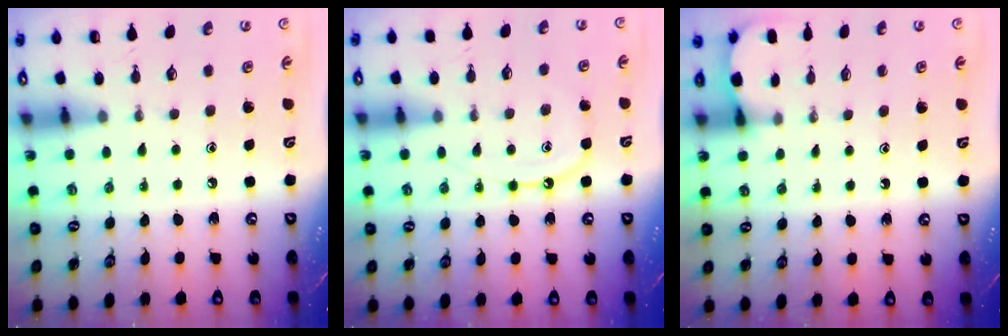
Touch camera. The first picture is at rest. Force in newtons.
{"total": 8.5, "press": 8.5, "slide": 0.9}
{"total": 1.8, "press": 1.7, "slide": 0.2}